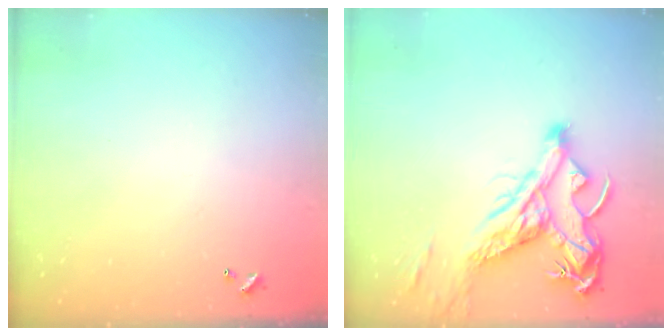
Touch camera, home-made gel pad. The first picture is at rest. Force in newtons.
{"total": 9.6, "press": 9.4, "slide": 1.7}